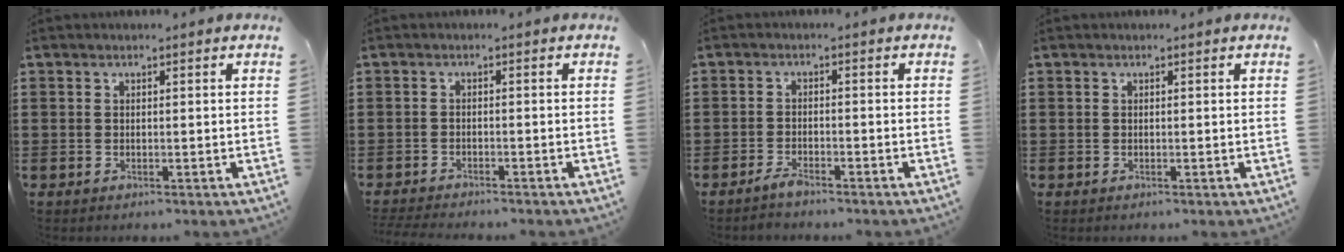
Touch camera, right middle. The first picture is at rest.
{"total": 2.3, "force": [-2.3, 0.2, 0.1], "torque": [-0.013, -0.003, -0.051]}
{"total": 2.1, "force": [-1.8, 0.3, 1.0], "torque": [-0.019, 0.003, -0.035]}
{"total": 0.0}